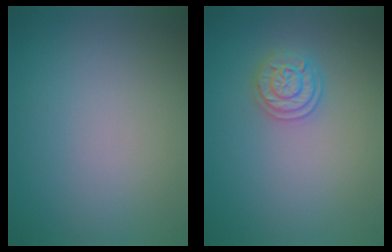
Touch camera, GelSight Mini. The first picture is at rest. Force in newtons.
{"total": 2.4, "press": 2.4, "slide": 0.4}